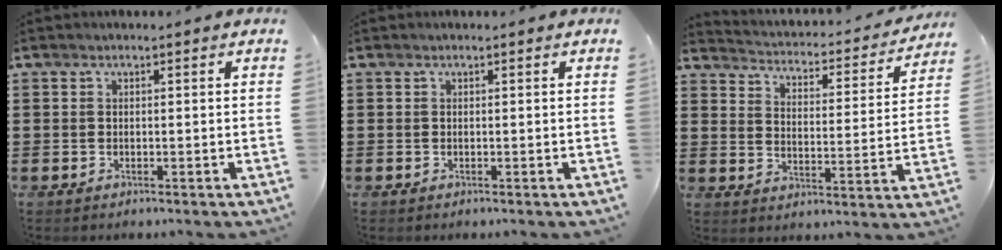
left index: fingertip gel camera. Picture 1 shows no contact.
{"total": 0.0}
{"total": 2.3, "force": [2.2, 0.2, 0.4], "torque": [-0.026, -0.027, 0.027]}